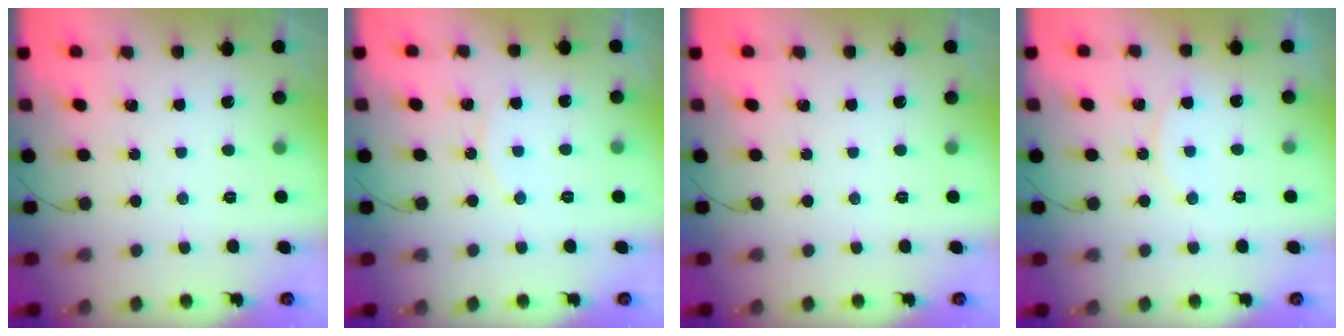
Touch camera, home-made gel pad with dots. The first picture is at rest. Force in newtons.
{"total": 4.8, "press": 4.8, "slide": 0.6}
{"total": 0.0}
{"total": 5.1, "press": 5.1, "slide": 0.7}